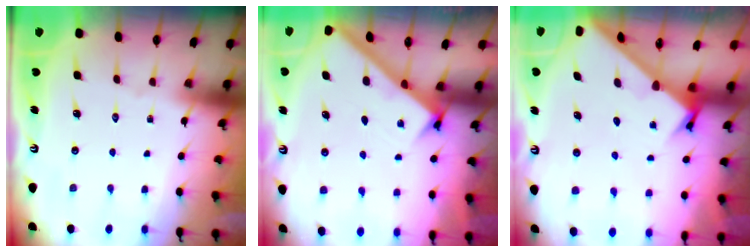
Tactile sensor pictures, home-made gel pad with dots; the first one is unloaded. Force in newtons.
{"total": 2.2, "press": 2.2, "slide": 0.2}
{"total": 2.1, "press": 2.1, "slide": 0.2}